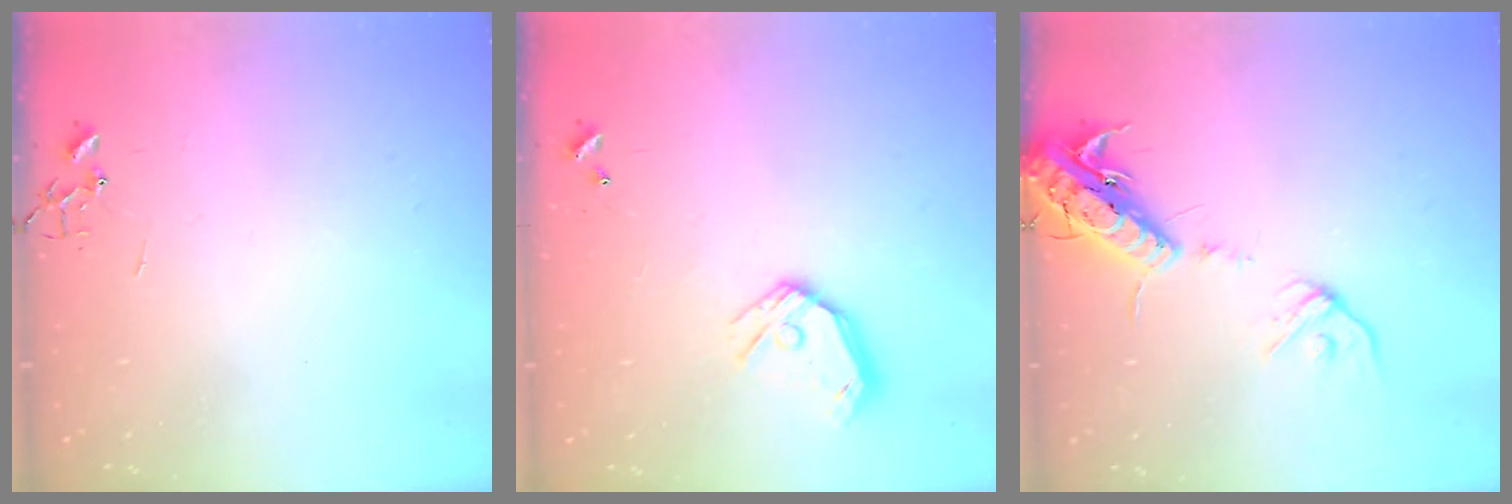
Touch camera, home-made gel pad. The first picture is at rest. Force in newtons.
{"total": 11.2, "press": 11.0, "slide": 1.8}
{"total": 16.3, "press": 16.0, "slide": 3.3}